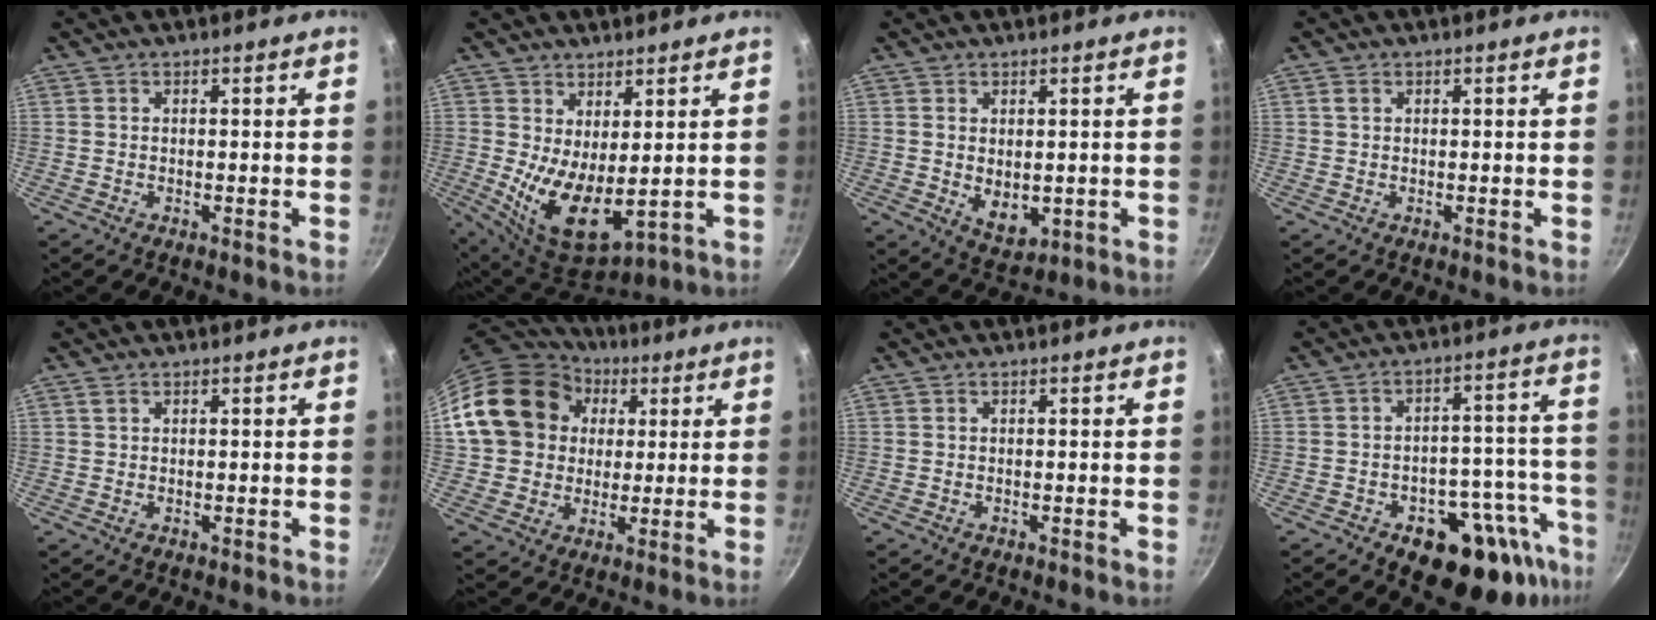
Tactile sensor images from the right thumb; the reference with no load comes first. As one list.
[{"total": 10.7, "force": [1.9, 5.0, 9.3], "torque": [-0.145, -0.039, 0.047]}, {"total": 5.7, "force": [0.2, 3.7, 4.3], "torque": [-0.057, -0.017, 0.015]}, {"total": 1.0, "force": [0.4, 0.8, 0.6], "torque": [-0.010, 0.001, 0.007]}, {"total": 0.8, "force": [0.4, 0.4, 0.4], "torque": [-0.005, 0.000, 0.007]}, {"total": 18.8, "force": [4.3, 15.8, 9.2], "torque": [-0.146, 0.027, 0.075]}, {"total": 0.0}, {"total": 18.4, "force": [-9.6, 10.1, 12.0], "torque": [-0.091, 0.047, -0.128]}]